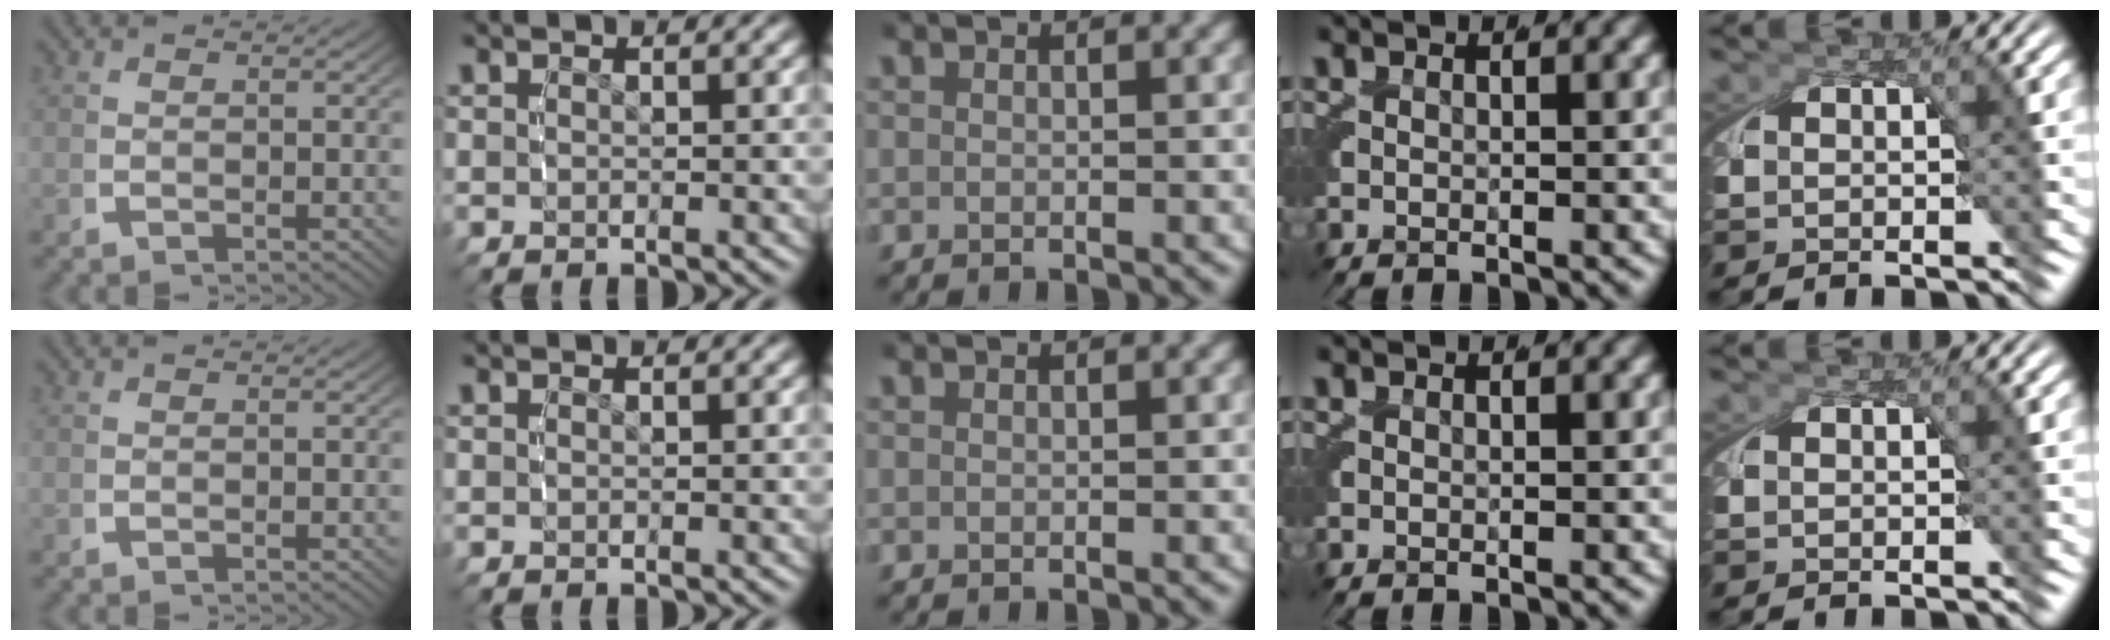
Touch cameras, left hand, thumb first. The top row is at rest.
{}